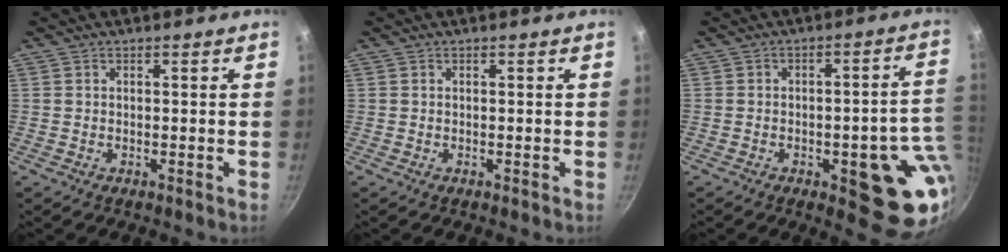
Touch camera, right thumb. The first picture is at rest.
{"total": 0.0}
{"total": 15.6, "force": [-3.2, 6.2, 13.9], "torque": [-0.113, 0.012, -0.038]}